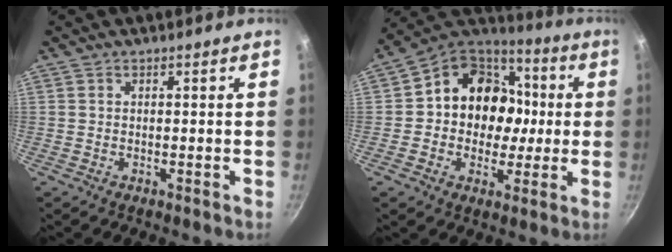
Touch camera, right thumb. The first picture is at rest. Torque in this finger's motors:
{"motor_torque": [-0.62, 1.17, 0.14, 0.09, 0.10]}